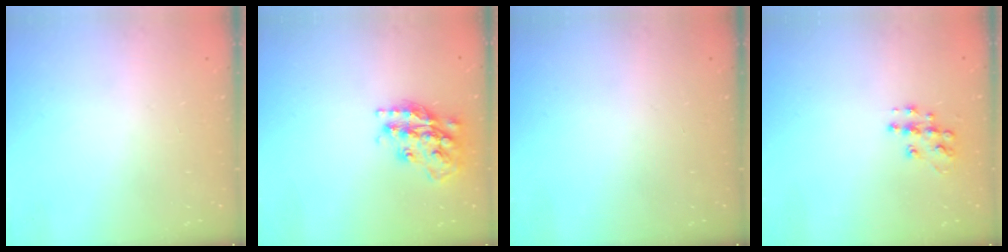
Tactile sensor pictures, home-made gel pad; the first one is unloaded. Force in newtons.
{"total": 18.6, "press": 18.5, "slide": 1.5}
{"total": 0.0}
{"total": 9.4, "press": 9.4, "slide": 0.5}